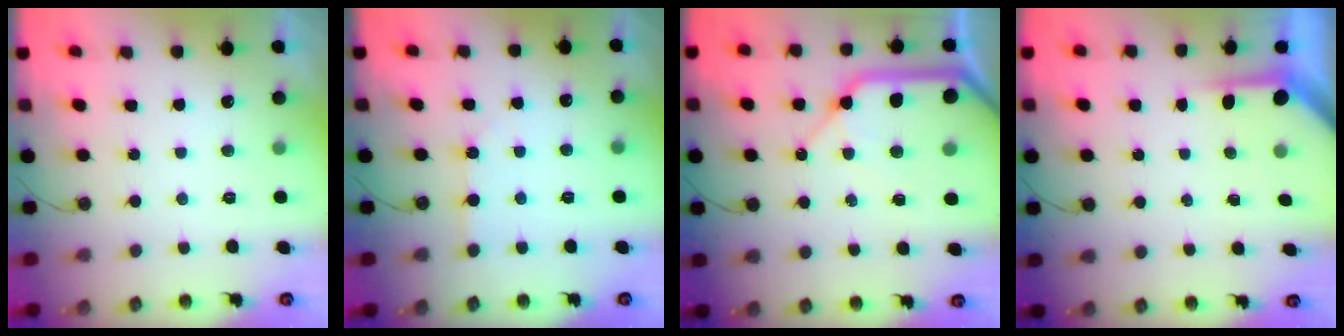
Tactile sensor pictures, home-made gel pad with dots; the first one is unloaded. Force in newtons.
{"total": 3.8, "press": 3.8, "slide": 0.6}
{"total": 18.4, "press": 18.2, "slide": 2.5}
{"total": 3.6, "press": 3.6, "slide": 0.3}